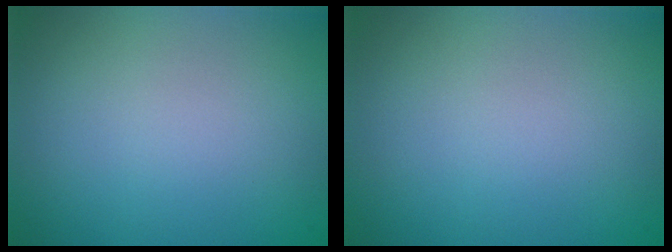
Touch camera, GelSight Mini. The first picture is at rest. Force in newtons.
{"total": 0.0}